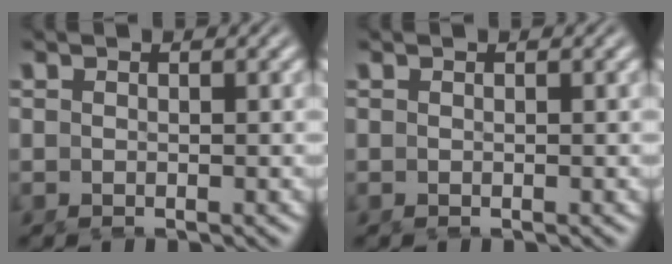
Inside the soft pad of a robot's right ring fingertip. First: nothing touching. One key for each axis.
{"total": 0.0}